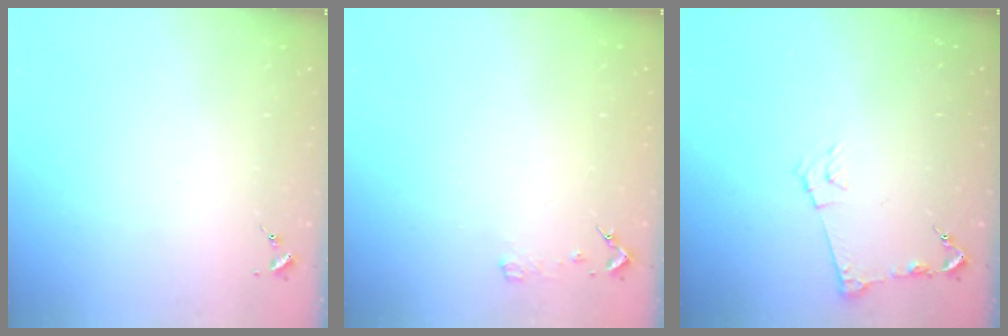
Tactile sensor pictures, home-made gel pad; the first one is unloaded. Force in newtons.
{"total": 2.3, "press": 2.3, "slide": 0.3}
{"total": 8.3, "press": 8.3, "slide": 0.8}